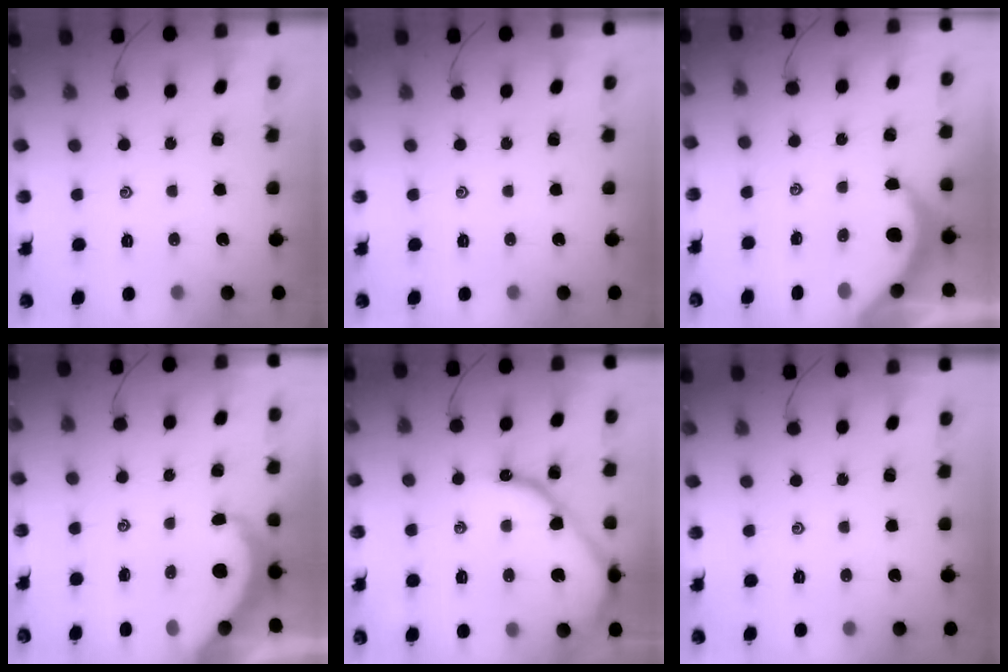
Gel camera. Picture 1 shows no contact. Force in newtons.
{"total": 0.0}
{"total": 6.5, "press": 6.5, "slide": 0.5}
{"total": 6.1, "press": 6.1, "slide": 0.4}
{"total": 12.3, "press": 12.2, "slide": 1.5}
{"total": 0.0}